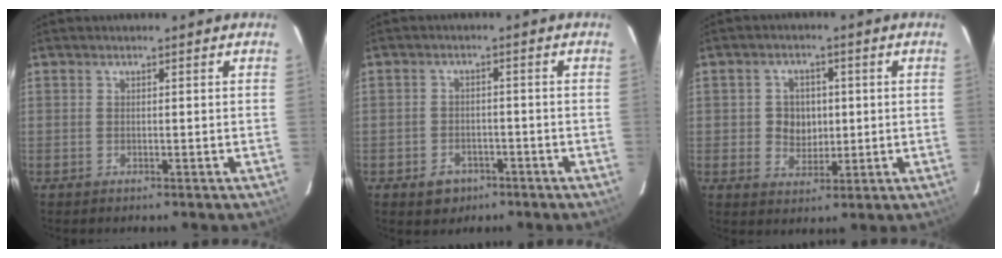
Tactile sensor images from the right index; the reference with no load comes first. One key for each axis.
{"total": 4.9, "fx": -2.8, "fy": 3.7, "fz": 1.4, "tx": -0.041, "ty": 0.008, "tz": -0.033}
{"total": 5.4, "fx": 0.1, "fy": 4.9, "fz": 2.3, "tx": -0.045, "ty": 0.012, "tz": 0.008}